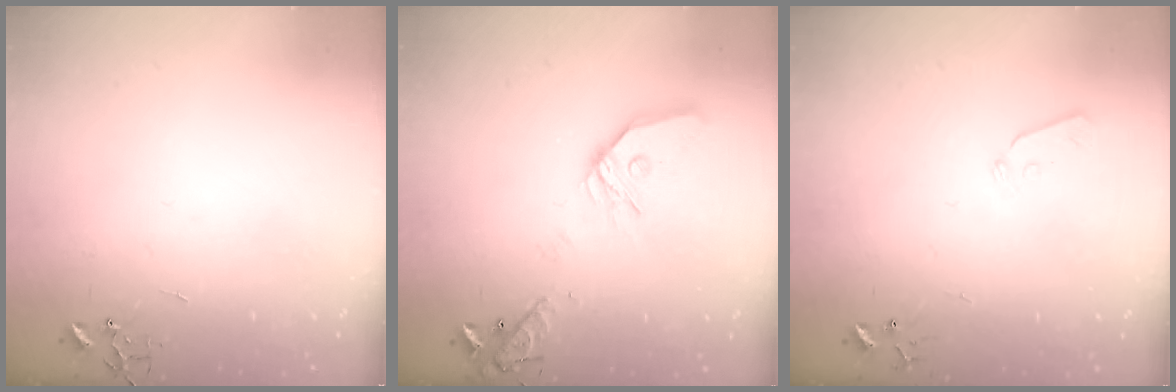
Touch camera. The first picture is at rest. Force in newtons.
{"total": 17.0, "press": 16.8, "slide": 2.6}
{"total": 5.8, "press": 5.8, "slide": 0.5}